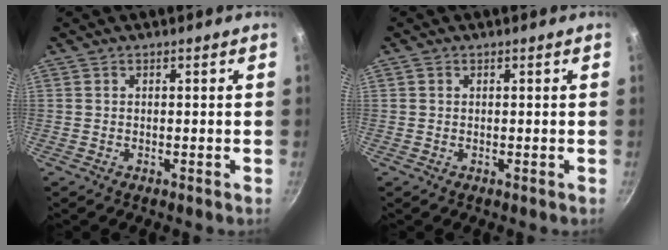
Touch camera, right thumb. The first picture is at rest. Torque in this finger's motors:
{"motor_torque": [-0.35, 0.14, -0.20, 0.36, 0.04]}